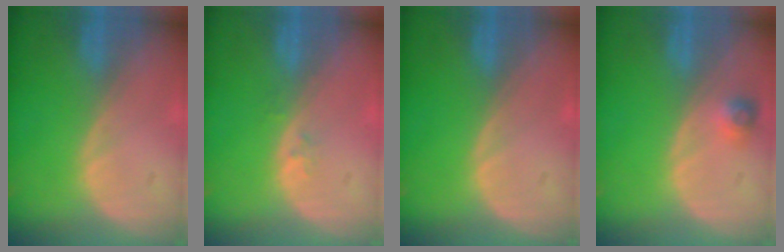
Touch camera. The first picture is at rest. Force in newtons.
{"total": 1.1, "press": 0.8, "slide": 0.7}
{"total": 0.0}
{"total": 2.5, "press": 2.3, "slide": 1.0}